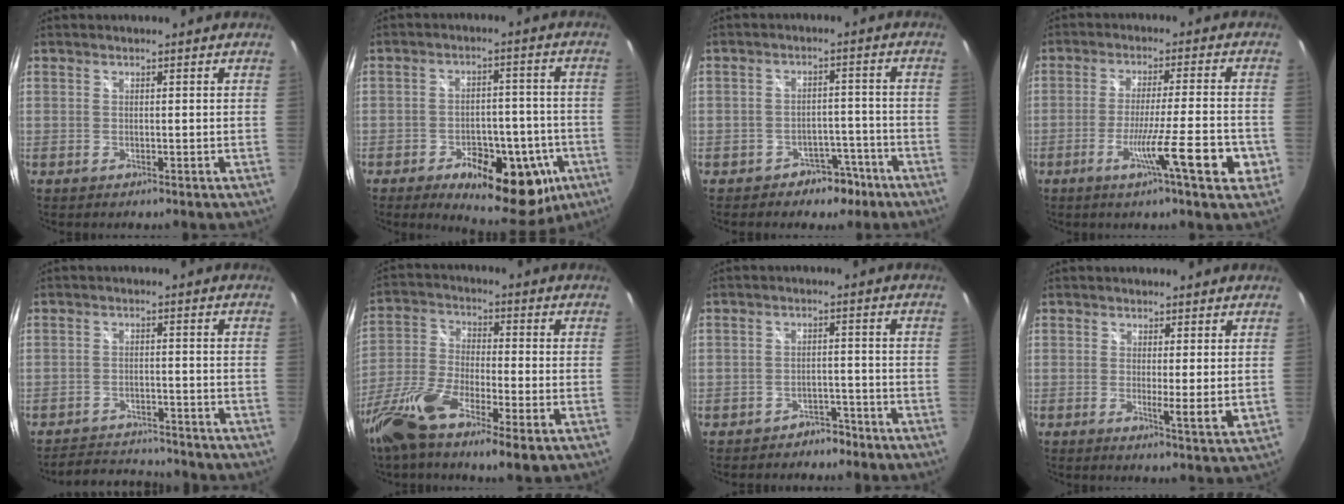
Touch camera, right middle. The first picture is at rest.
{"total": 17.4, "force": [-8.4, 9.5, 11.9], "torque": [-0.183, -0.001, -0.098]}
{"total": 5.3, "force": [-3.6, 3.7, 0.9], "torque": [-0.014, 0.033, -0.039]}
{"total": 11.6, "force": [-4.8, -0.2, 10.5], "torque": [-0.171, -0.022, -0.075]}
{"total": 8.4, "force": [-8.0, 1.9, 1.8], "torque": [-0.053, 0.011, -0.116]}
{"total": 13.9, "force": [-7.8, 3.5, 11.0], "torque": [-0.239, -0.031, -0.159]}
{"total": 3.7, "force": [-2.9, 2.4, 0.0], "torque": [0.002, 0.029, -0.032]}
{"total": 4.3, "force": [1.8, 0.2, 3.9], "torque": [-0.057, -0.009, 0.027]}